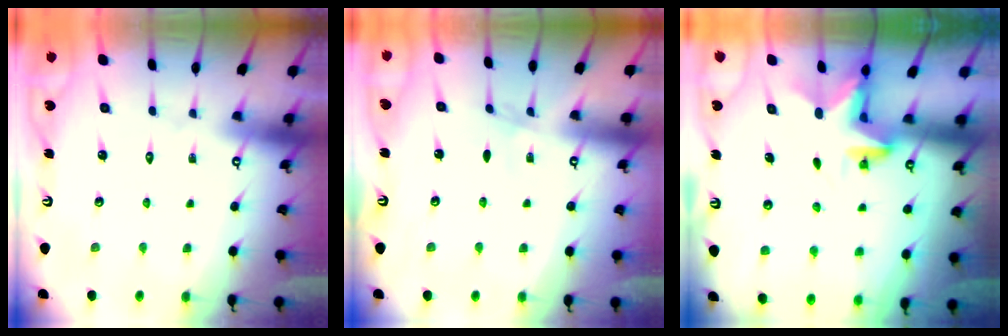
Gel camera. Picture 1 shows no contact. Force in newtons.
{"total": 1.2, "press": 1.1, "slide": 0.4}
{"total": 3.0, "press": 3.0, "slide": 0.2}